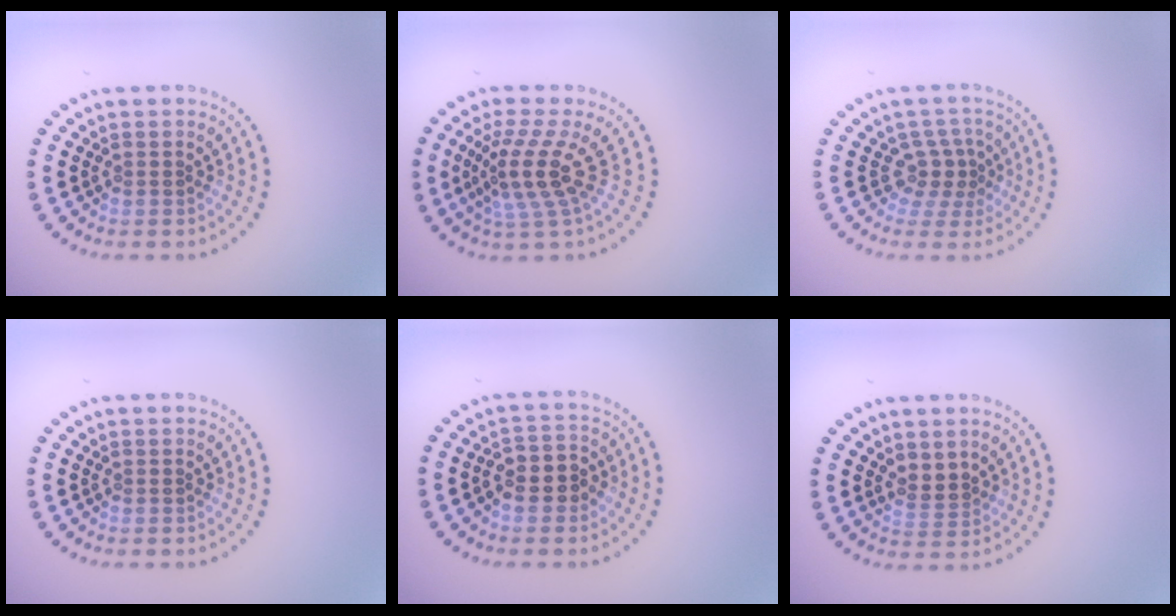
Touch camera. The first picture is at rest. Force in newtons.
{"total": 4.1, "press": 2.7, "slide": 3.0}
{"total": 2.5, "press": 1.7, "slide": 1.9}
{"total": 0.0}
{"total": 2.9, "press": 2.7, "slide": 0.8}
{"total": 1.7, "press": 1.5, "slide": 0.8}